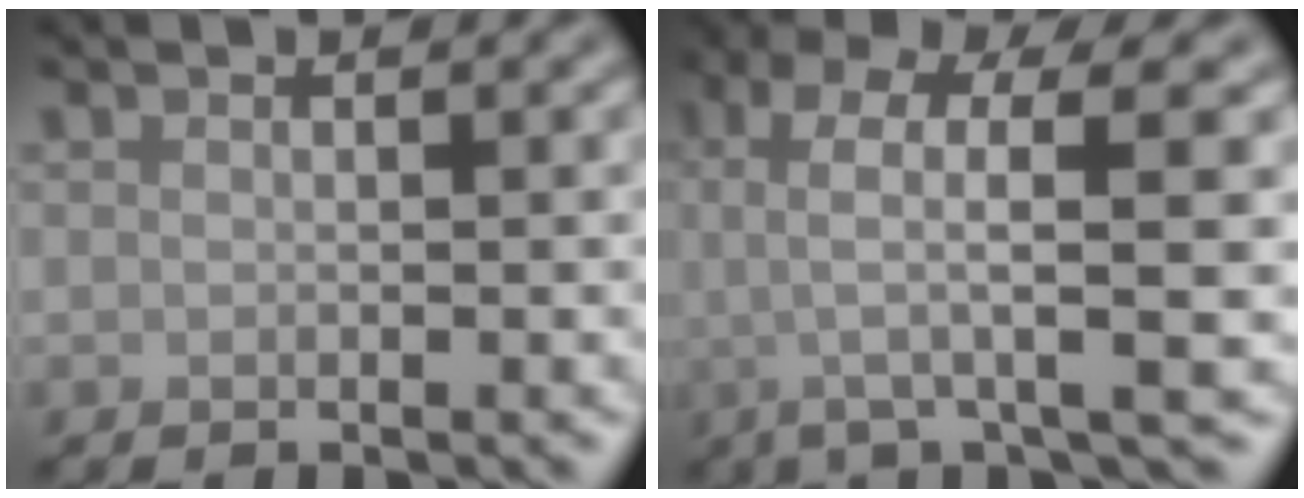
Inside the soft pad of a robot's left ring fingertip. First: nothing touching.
{"total": 6.3, "force": [0.7, 1.3, 6.1], "torque": [-0.100, 0.011, 0.002]}